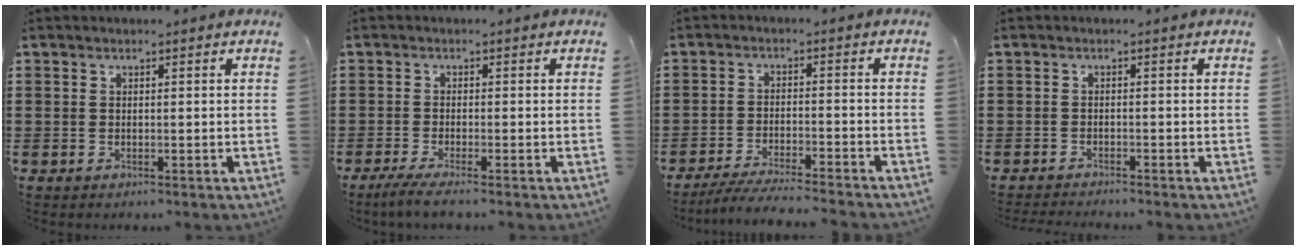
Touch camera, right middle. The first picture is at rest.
{"total": 2.0, "force": [-1.5, -0.1, 1.4], "torque": [-0.039, -0.007, -0.032]}
{"total": 4.6, "force": [-4.3, -0.1, 1.6], "torque": [-0.033, -0.009, -0.085]}
{"total": 1.2, "force": [-1.2, -0.1, 0.1], "torque": [-0.005, -0.001, -0.023]}